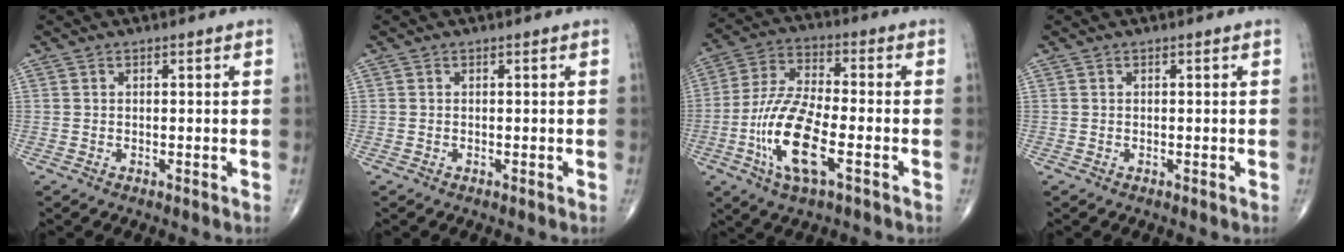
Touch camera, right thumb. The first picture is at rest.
{"total": 0.0}
{"total": 14.3, "force": [-4.6, 4.8, 12.7], "torque": [-0.262, 0.017, -0.089]}
{"total": 0.0}